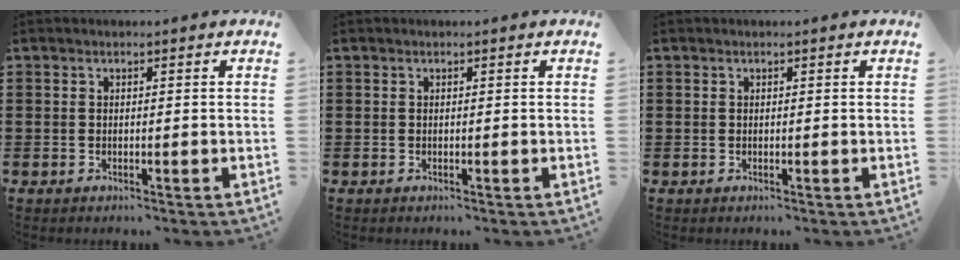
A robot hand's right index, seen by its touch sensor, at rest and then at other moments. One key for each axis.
{"total": 0.0}
{"total": 0.5, "fx": 0.1, "fy": 0.5, "fz": 0.0, "tx": -0.001, "ty": 0.005, "tz": 0.001}